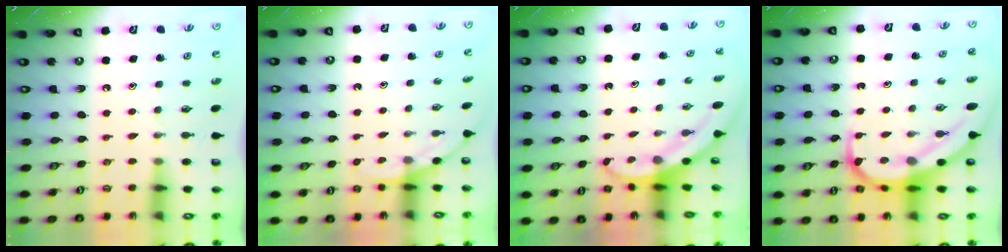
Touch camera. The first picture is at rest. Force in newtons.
{"total": 2.0, "press": 2.0, "slide": 0.0}
{"total": 3.1, "press": 3.1, "slide": 0.1}
{"total": 9.4, "press": 9.3, "slide": 1.0}